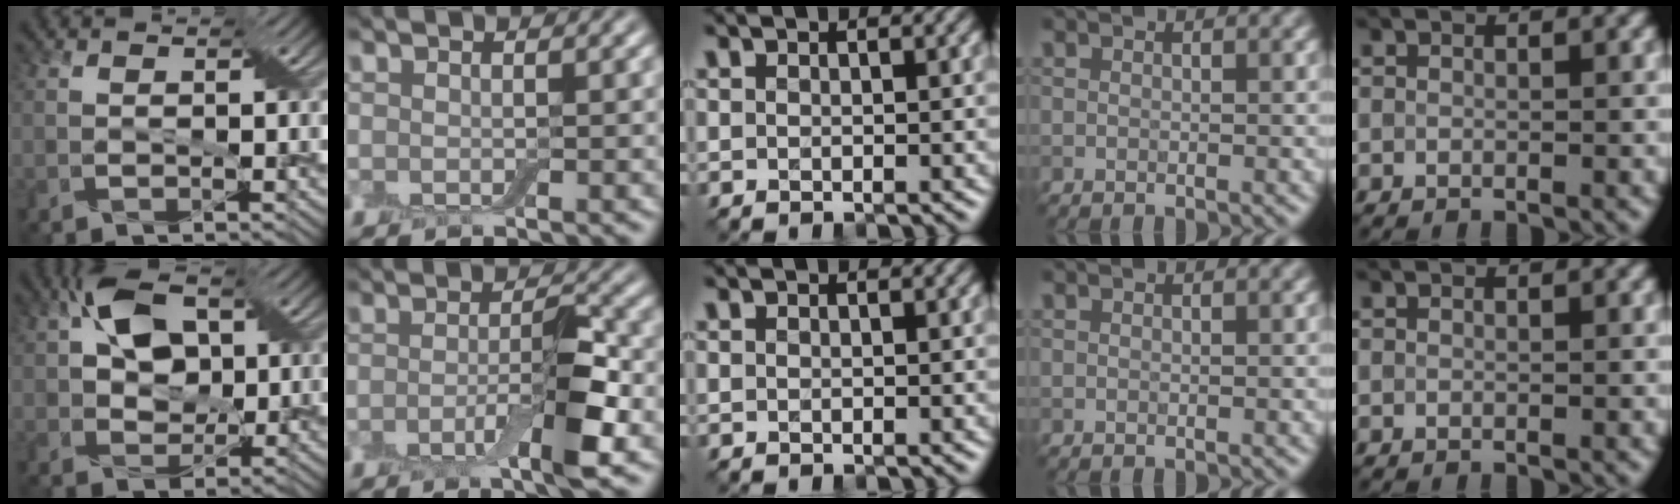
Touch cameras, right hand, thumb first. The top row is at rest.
{"thumb": {"total": 7.9, "force": [2.0, 5.3, 5.5], "torque": [-0.108, 0.012, 0.033]}, "index": {"total": 4.6, "force": [-1.5, 0.8, 4.2], "torque": [-0.070, 0.001, -0.032]}}